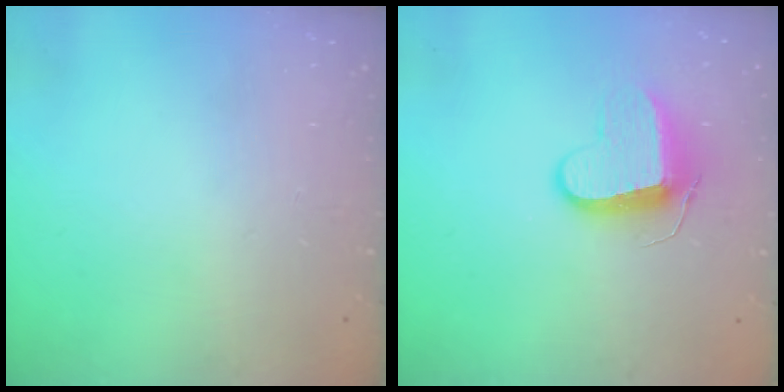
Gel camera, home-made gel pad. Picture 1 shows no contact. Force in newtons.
{"total": 9.9, "press": 9.9, "slide": 0.2}